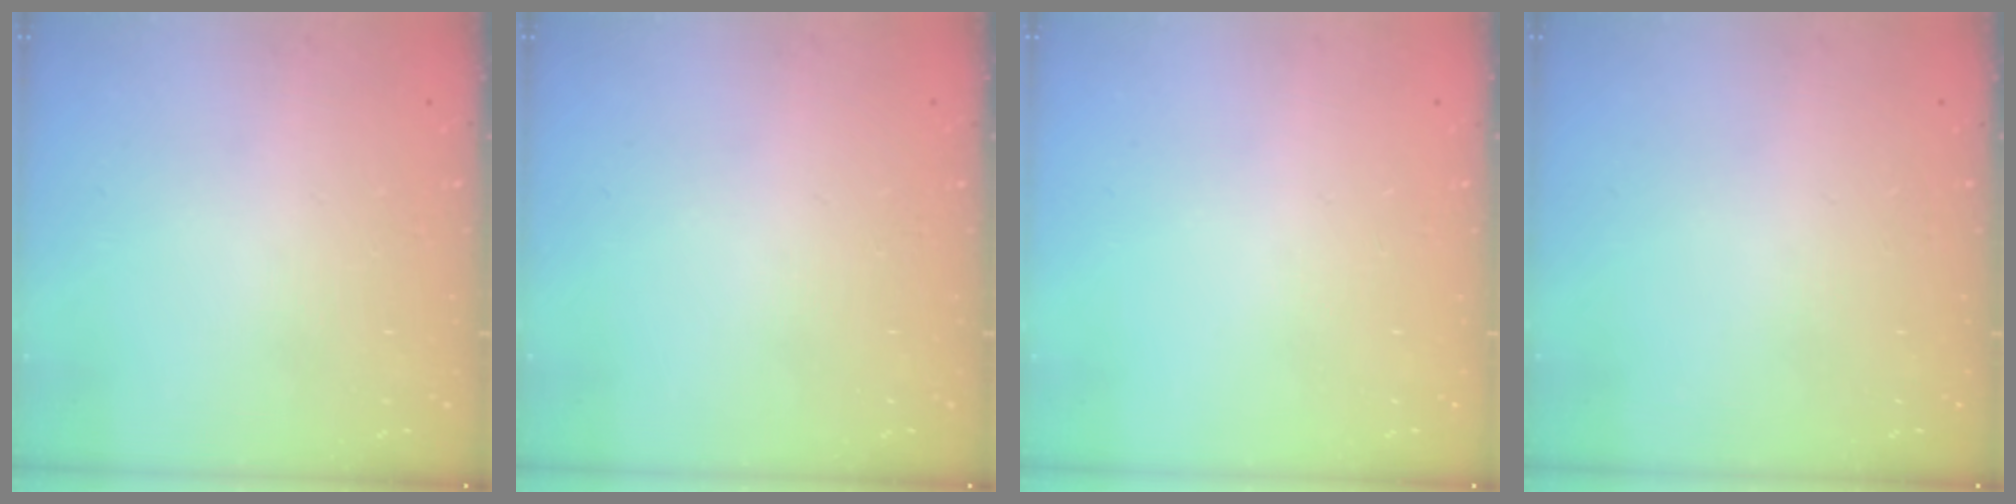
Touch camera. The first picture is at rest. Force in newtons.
{"total": 0.0}
{"total": 0.0}
{"total": 0.0}